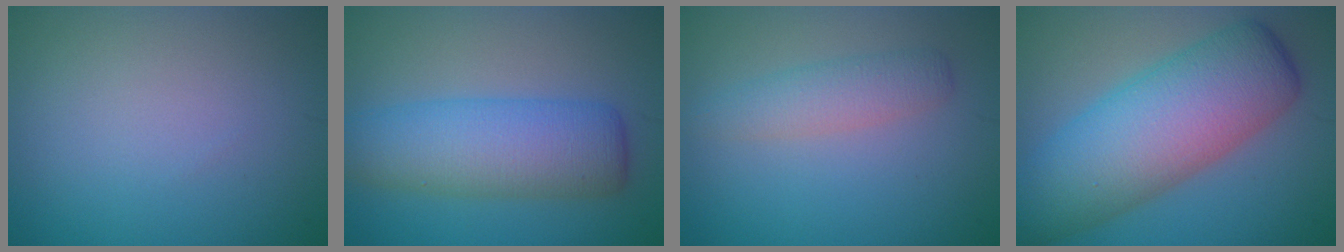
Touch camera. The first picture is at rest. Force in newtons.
{"total": 6.7, "press": 6.7, "slide": 0.2}
{"total": 2.6, "press": 2.6, "slide": 0.0}
{"total": 10.9, "press": 10.8, "slide": 0.4}